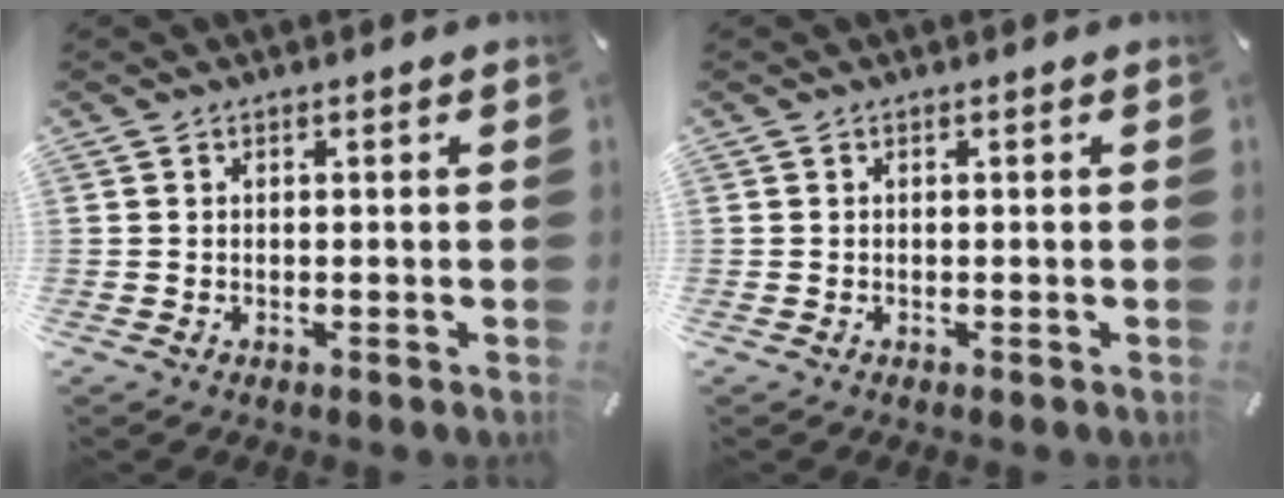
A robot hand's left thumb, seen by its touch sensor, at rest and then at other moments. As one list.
[{"total": 0.0}]